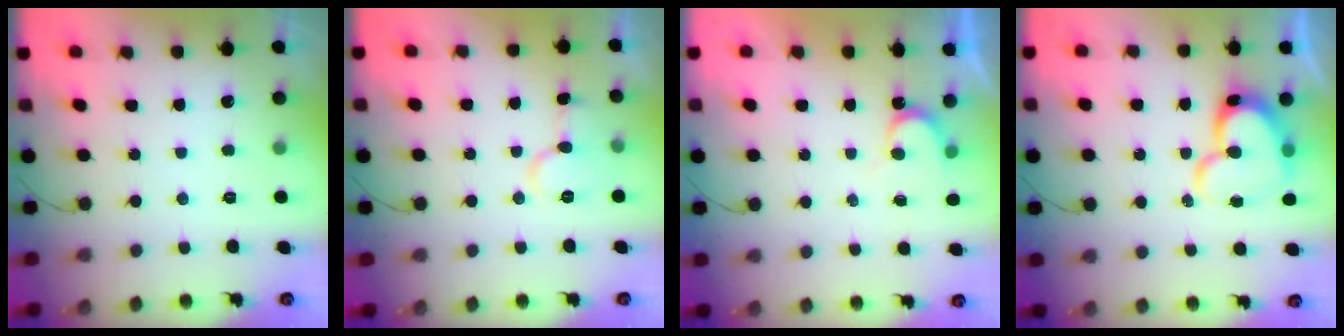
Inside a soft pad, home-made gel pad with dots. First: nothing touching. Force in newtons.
{"total": 7.9, "press": 7.9, "slide": 0.8}
{"total": 3.7, "press": 3.7, "slide": 0.4}
{"total": 16.2, "press": 16.1, "slide": 1.4}